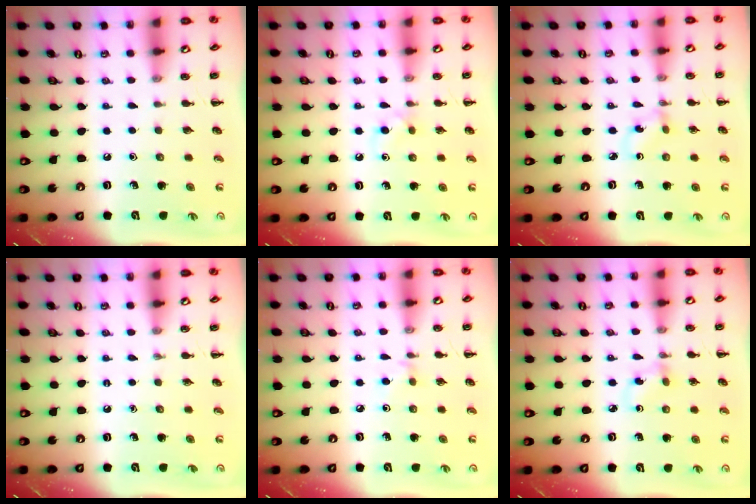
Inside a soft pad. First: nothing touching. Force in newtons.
{"total": 4.8, "press": 4.6, "slide": 1.5}
{"total": 1.3, "press": 1.0, "slide": 0.7}
{"total": 0.0}
{"total": 2.6, "press": 2.5, "slide": 0.9}
{"total": 3.2, "press": 3.0, "slide": 1.2}